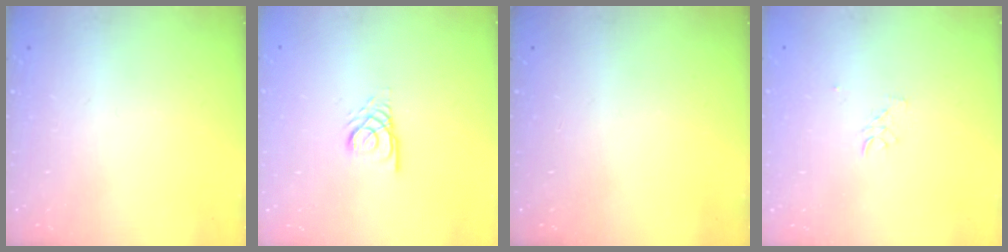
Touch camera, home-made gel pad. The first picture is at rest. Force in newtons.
{"total": 3.0, "press": 2.9, "slide": 0.3}
{"total": 0.0}
{"total": 2.6, "press": 2.6, "slide": 0.1}